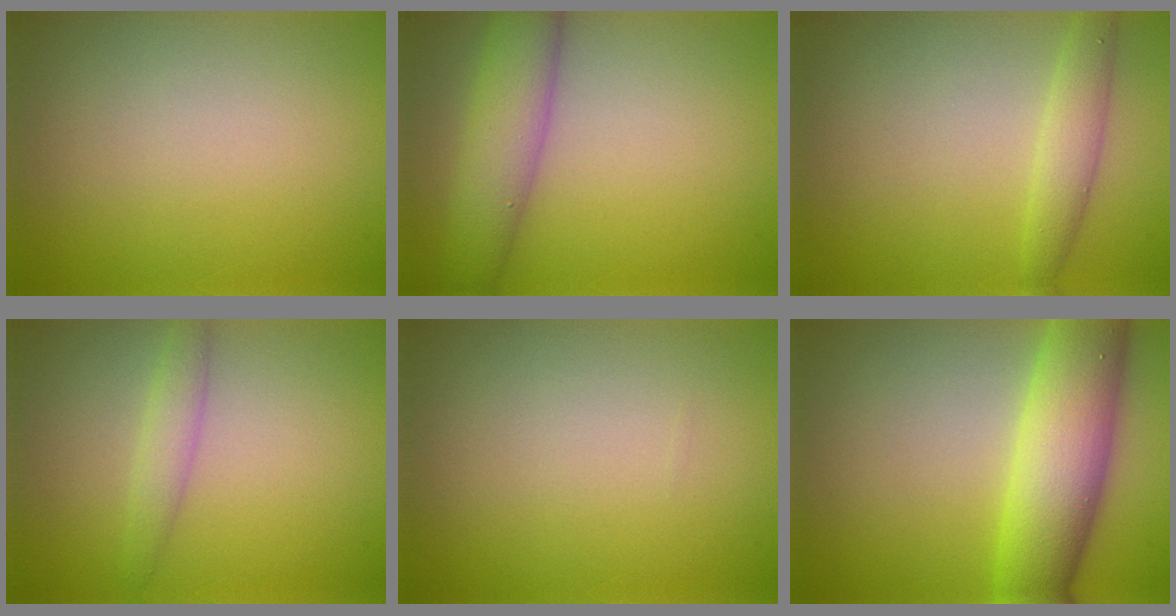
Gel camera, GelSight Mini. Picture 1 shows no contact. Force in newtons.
{"total": 5.1, "press": 5.1, "slide": 0.2}
{"total": 2.4, "press": 2.4, "slide": 0.1}
{"total": 1.8, "press": 1.8, "slide": 0.1}
{"total": 0.0}
{"total": 8.6, "press": 8.6, "slide": 0.4}